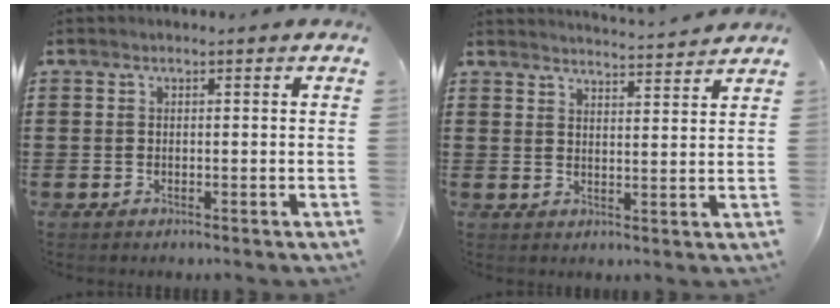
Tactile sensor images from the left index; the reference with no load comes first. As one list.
[{"total": 3.2, "force": [3.2, -0.6, 0.1], "torque": [-0.013, -0.021, 0.054]}]